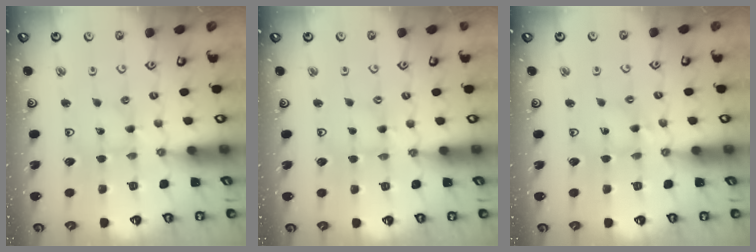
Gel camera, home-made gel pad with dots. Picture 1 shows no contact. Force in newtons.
{"total": 1.6, "press": 1.6, "slide": 0.2}
{"total": 3.3, "press": 3.3, "slide": 0.4}